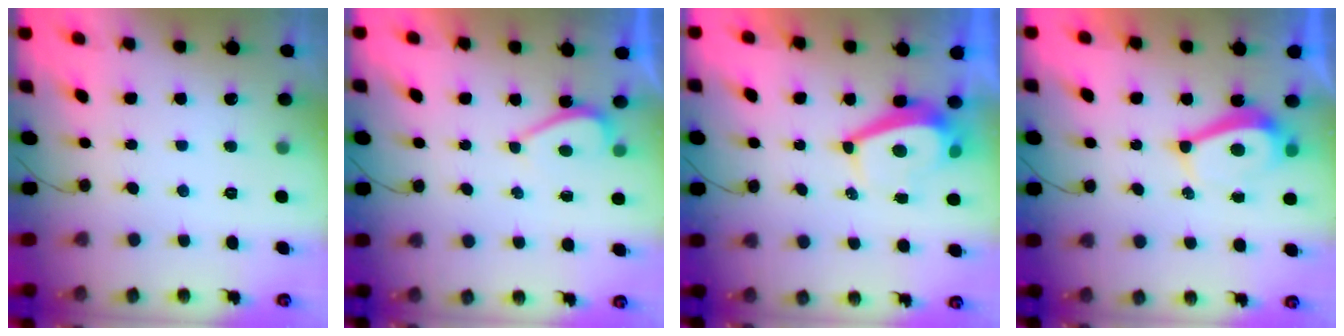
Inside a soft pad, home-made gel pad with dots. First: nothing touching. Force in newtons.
{"total": 2.2, "press": 2.2, "slide": 0.5}
{"total": 4.8, "press": 4.8, "slide": 0.3}
{"total": 4.9, "press": 4.9, "slide": 0.5}